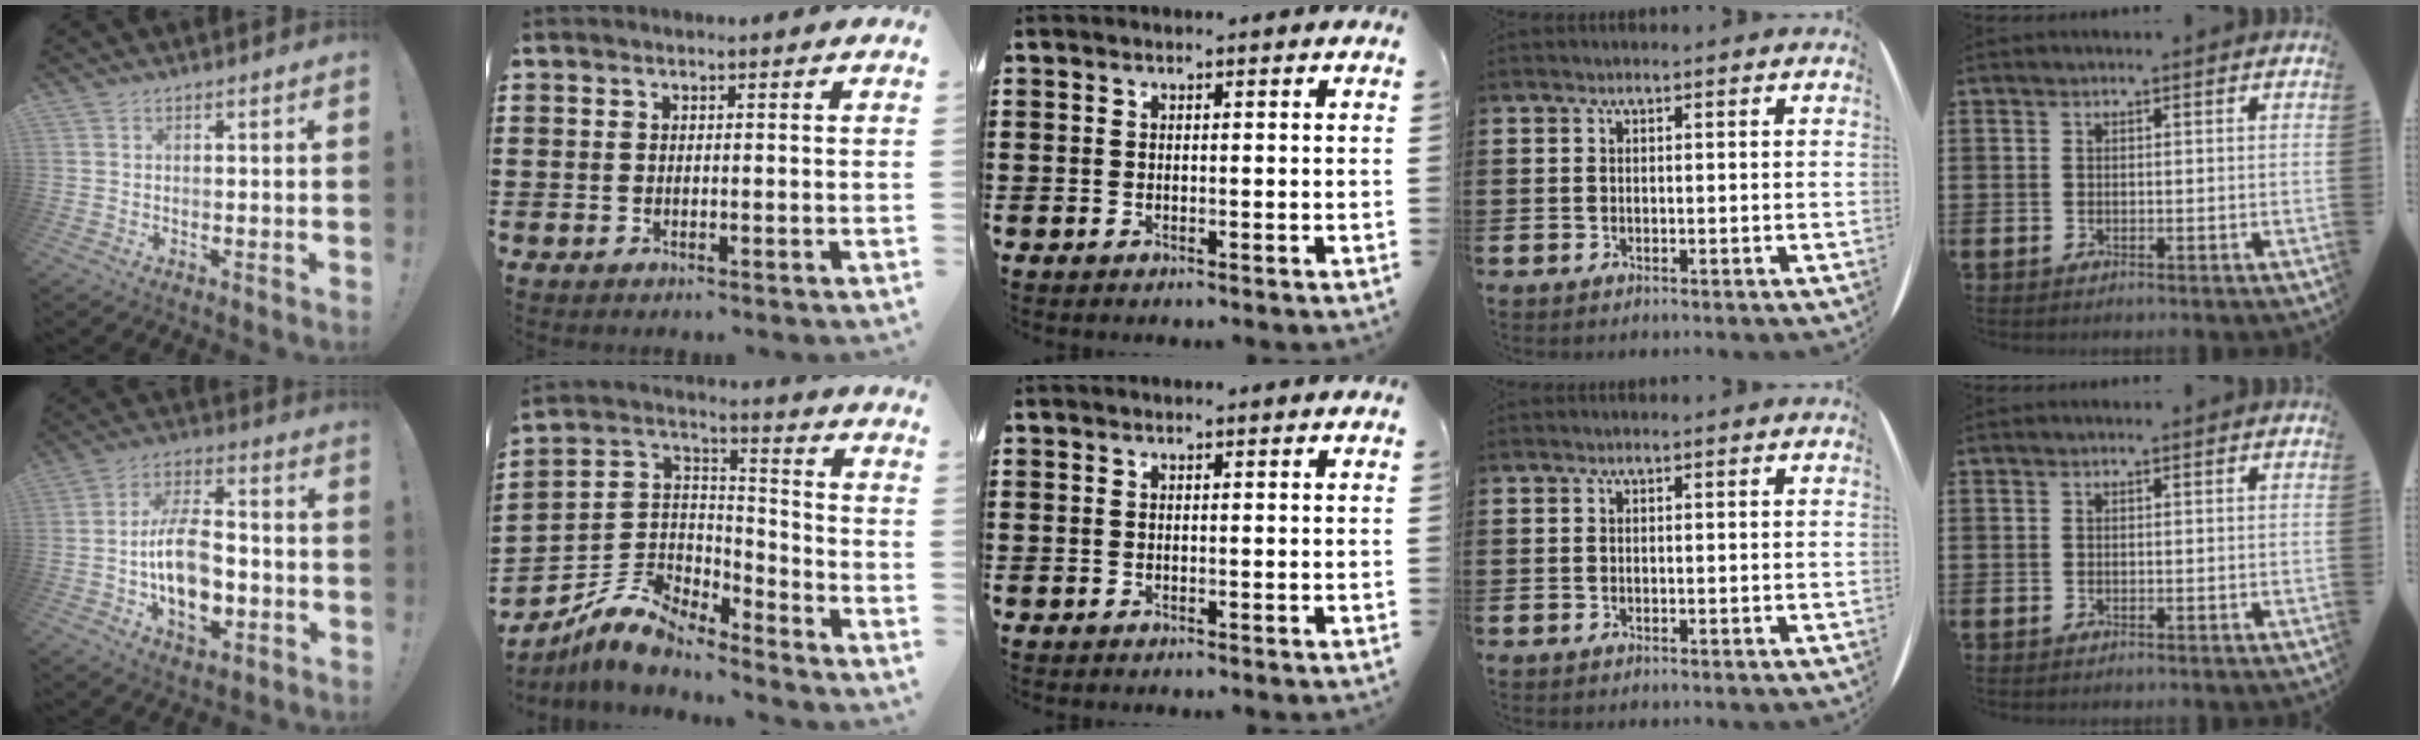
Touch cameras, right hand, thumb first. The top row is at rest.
{"thumb": {"total": 16.5, "force": [-3.6, 10.0, 12.7], "torque": [-0.221, 0.011, -0.065]}, "index": {"total": 8.3, "force": [-7.0, 3.4, 2.9], "torque": [-0.086, 0.013, -0.143]}}